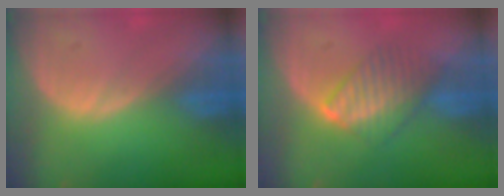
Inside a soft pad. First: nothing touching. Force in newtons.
{"total": 5.7, "press": 5.6, "slide": 0.6}